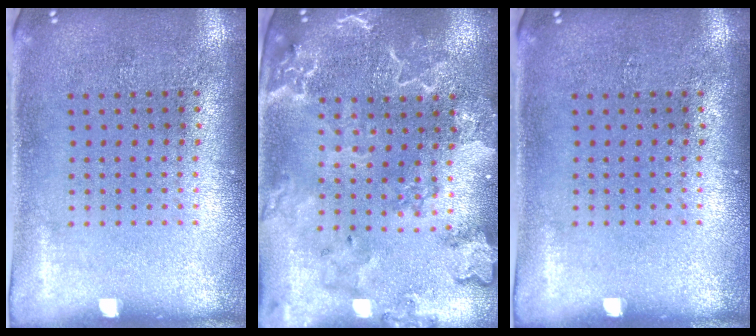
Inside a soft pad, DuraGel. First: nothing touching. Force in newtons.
{"total": 2.6, "press": 2.5, "slide": 0.9}
{"total": 0.0}